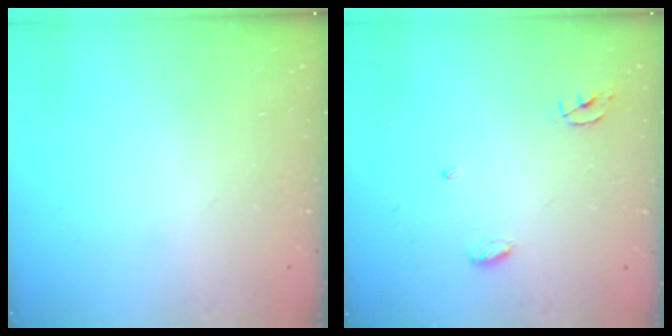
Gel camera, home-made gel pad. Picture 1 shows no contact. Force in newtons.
{"total": 3.9, "press": 3.9, "slide": 0.2}